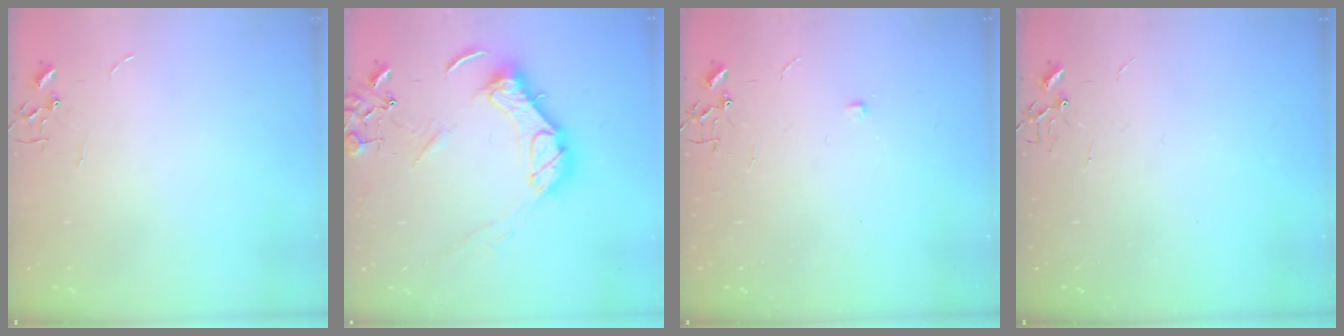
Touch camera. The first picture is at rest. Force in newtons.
{"total": 15.7, "press": 15.5, "slide": 2.2}
{"total": 5.1, "press": 5.1, "slide": 0.8}
{"total": 0.0}